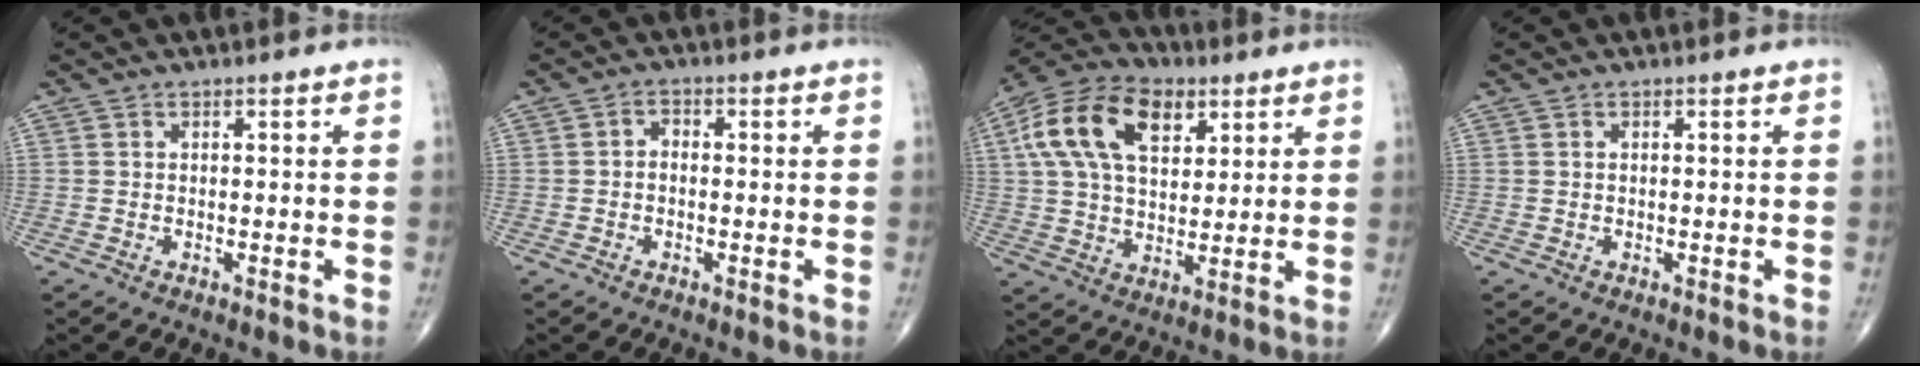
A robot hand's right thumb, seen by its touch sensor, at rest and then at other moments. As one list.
[{"total": 1.8, "force": [-0.3, 1.3, 1.2], "torque": [-0.012, 0.009, -0.011]}, {"total": 17.6, "force": [6.5, 10.6, 12.4], "torque": [-0.216, 0.003, 0.109]}, {"total": 0.0}]